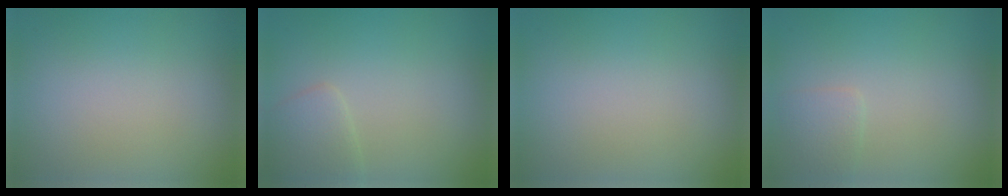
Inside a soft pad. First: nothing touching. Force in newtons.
{"total": 2.2, "press": 2.2, "slide": 0.1}
{"total": 0.0}
{"total": 1.3, "press": 1.3, "slide": 0.0}